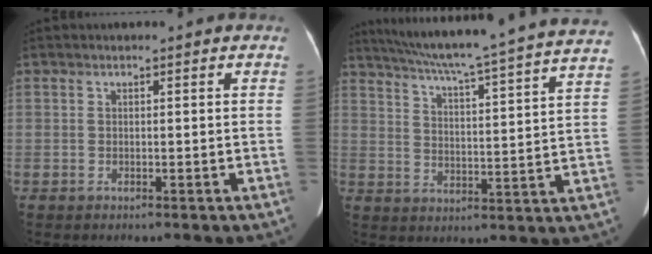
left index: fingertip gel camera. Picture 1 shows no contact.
{"total": 27.6, "force": [24.6, -0.6, 12.4], "torque": [-0.206, -0.041, 0.318]}